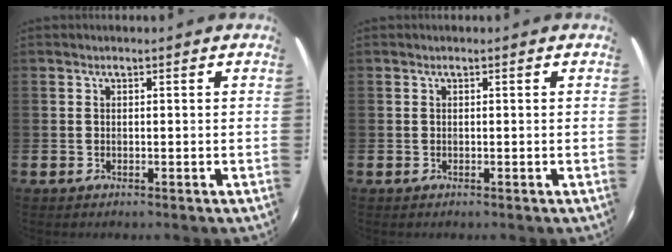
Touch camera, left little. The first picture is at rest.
{"total": 0.0}